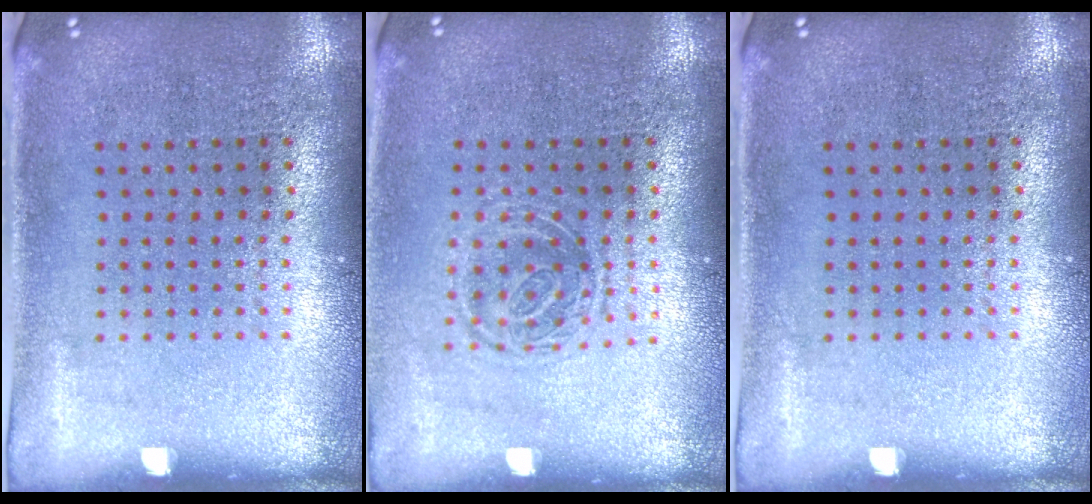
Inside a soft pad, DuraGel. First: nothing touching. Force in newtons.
{"total": 1.4, "press": 1.0, "slide": 0.9}
{"total": 0.0}